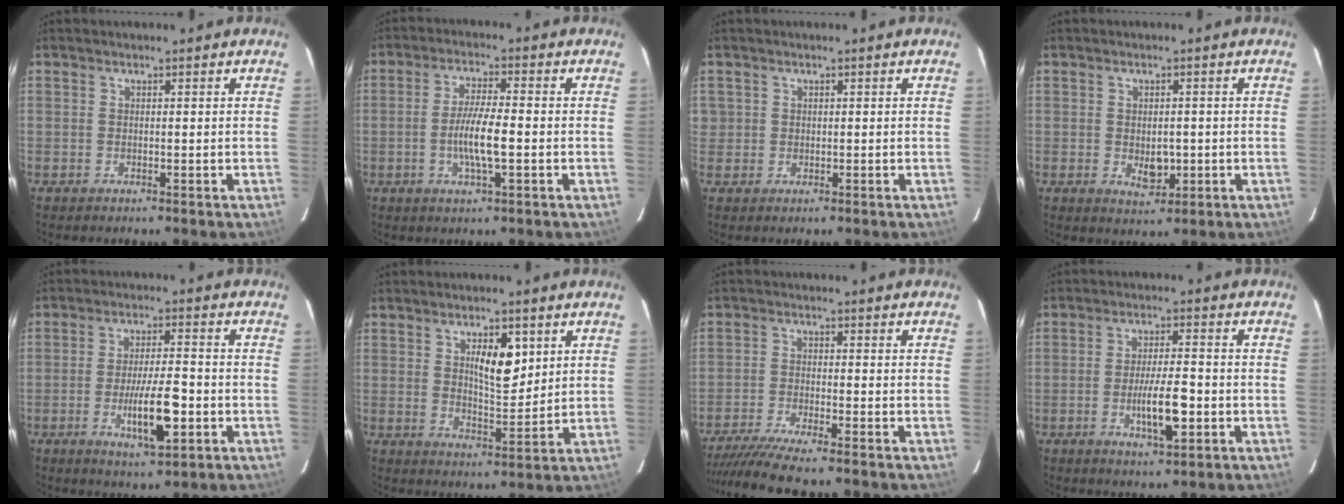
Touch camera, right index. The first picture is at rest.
{"total": 6.7, "force": [-1.4, 0.7, 6.5], "torque": [-0.123, -0.002, -0.029]}
{"total": 1.5, "force": [0.4, 1.5, 0.1], "torque": [0.010, 0.004, 0.003]}
{"total": 3.6, "force": [-0.6, 2.0, 2.9], "torque": [-0.045, -0.003, -0.001]}
{"total": 8.9, "force": [-2.8, 1.5, 8.3], "torque": [-0.141, -0.006, -0.046]}
{"total": 6.8, "force": [2.7, 2.5, 5.8], "torque": [-0.096, -0.003, 0.049]}
{"total": 9.3, "force": [-8.1, -0.8, 4.4], "torque": [-0.063, -0.025, -0.133]}
{"total": 7.0, "force": [-2.1, 1.1, 6.6], "torque": [-0.115, -0.005, -0.034]}